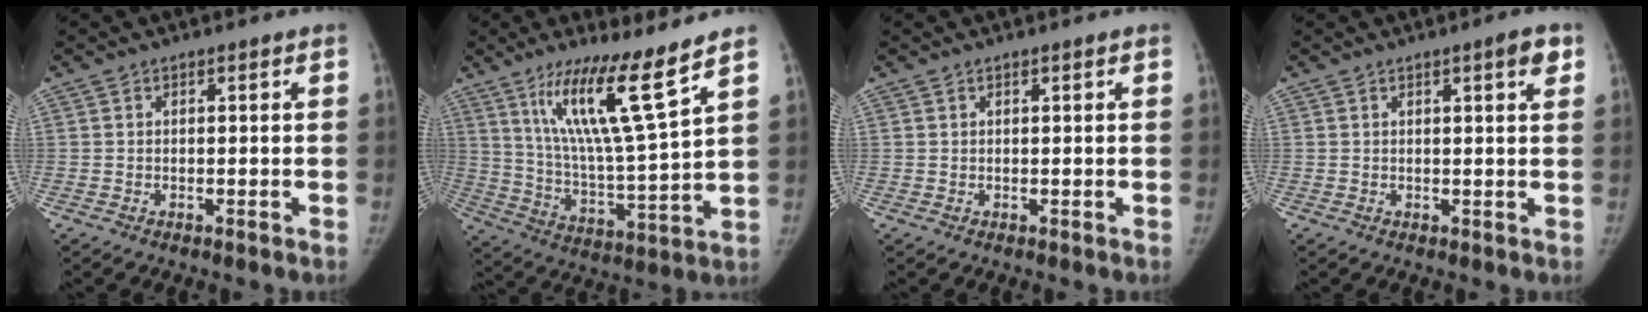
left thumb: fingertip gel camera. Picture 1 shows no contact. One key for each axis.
{"total": 16.2, "fx": 10.1, "fy": 0.7, "fz": 12.6, "tx": -0.214, "ty": -0.066, "tz": 0.188}
{"total": 0.0}
{"total": 3.0, "fx": 1.6, "fy": 0.4, "fz": 2.6, "tx": -0.029, "ty": -0.005, "tz": 0.020}